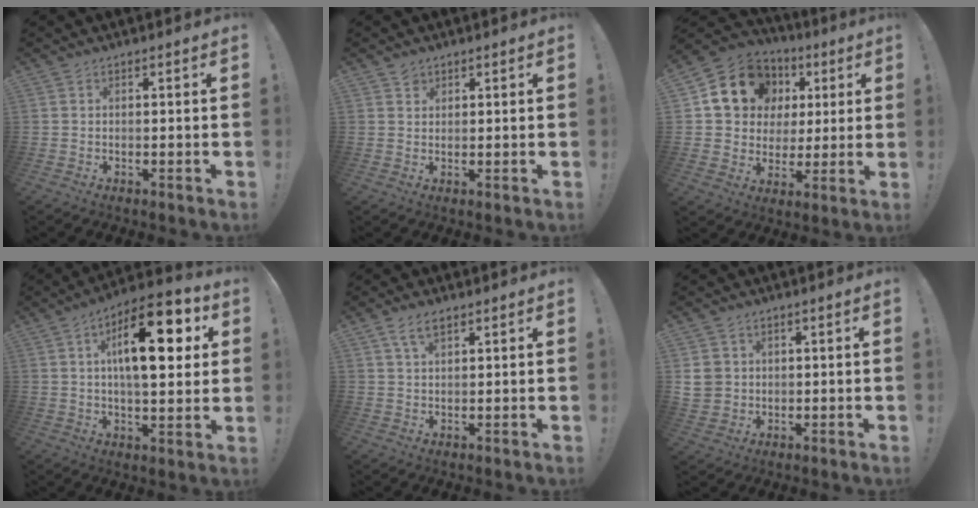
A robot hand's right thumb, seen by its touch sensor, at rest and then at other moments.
{"total": 1.9, "force": [1.5, 1.2, 0.3], "torque": [0.005, -0.010, 0.025]}
{"total": 16.8, "force": [6.4, 13.8, 7.1], "torque": [-0.103, -0.023, 0.141]}
{"total": 20.6, "force": [6.0, 8.2, 18.0], "torque": [-0.273, -0.015, 0.087]}
{"total": 5.1, "force": [2.9, 2.3, 3.4], "torque": [-0.054, -0.005, 0.053]}
{"total": 6.2, "force": [1.8, 5.5, 2.0], "torque": [-0.040, -0.009, 0.038]}